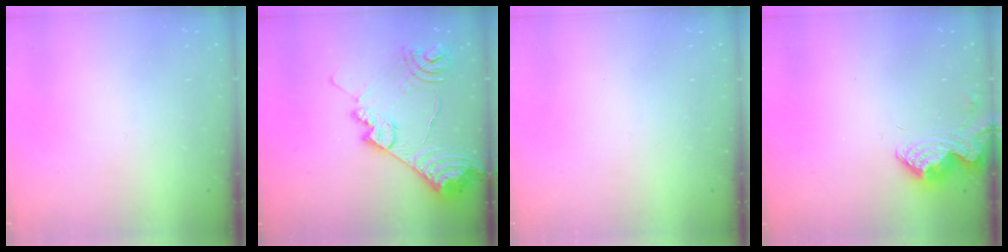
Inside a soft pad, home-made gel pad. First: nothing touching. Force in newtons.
{"total": 19.2, "press": 19.1, "slide": 1.8}
{"total": 0.0}
{"total": 9.0, "press": 9.0, "slide": 0.3}